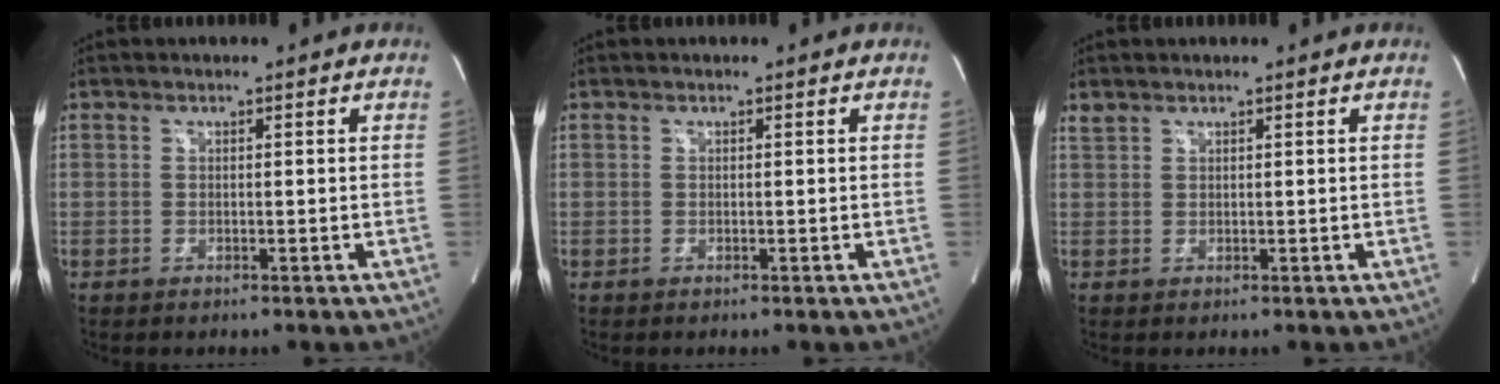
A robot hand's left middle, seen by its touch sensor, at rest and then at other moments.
{"total": 0.0}
{"total": 1.0, "force": [0.9, 0.3, 0.0], "torque": [-0.005, 0.007, 0.022]}